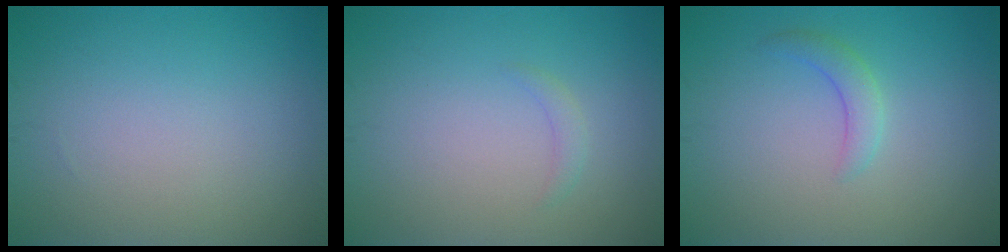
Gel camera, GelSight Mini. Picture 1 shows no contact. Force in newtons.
{"total": 0.8, "press": 0.8, "slide": 0.1}
{"total": 1.8, "press": 1.8, "slide": 0.1}